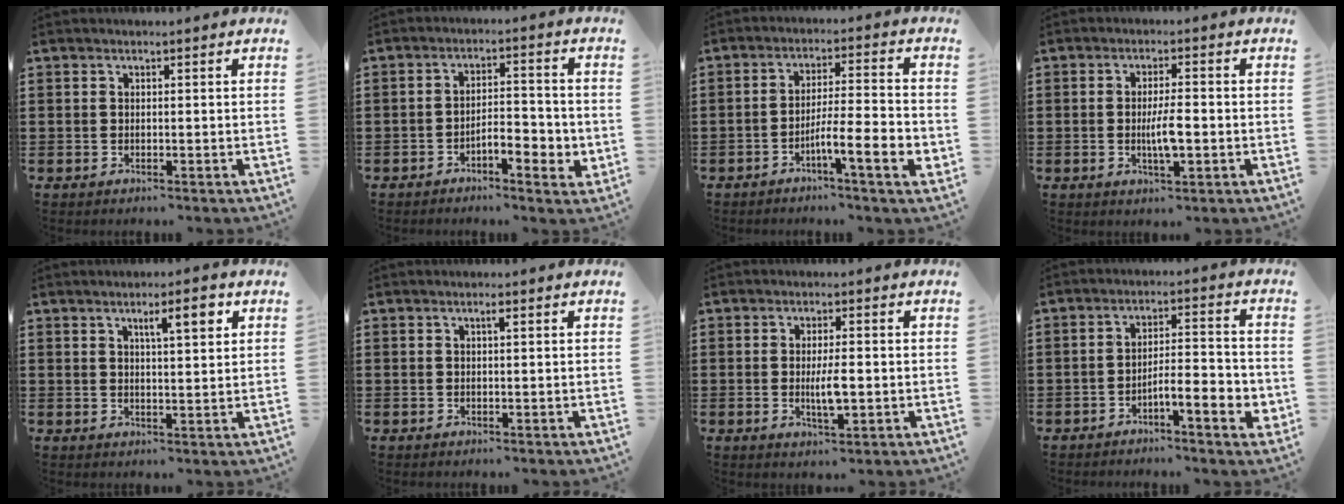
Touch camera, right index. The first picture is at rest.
{"total": 4.5, "force": [-2.3, 1.7, 3.5], "torque": [-0.059, 0.010, -0.043]}
{"total": 8.1, "force": [-3.4, 1.1, 7.3], "torque": [-0.125, -0.003, -0.059]}
{"total": 4.7, "force": [-0.7, 1.1, 4.5], "torque": [-0.093, -0.004, -0.019]}
{"total": 4.8, "force": [2.3, 0.9, 4.1], "torque": [-0.069, 0.001, 0.034]}
{"total": 1.0, "force": [0.3, 0.1, 0.9], "torque": [-0.018, 0.001, 0.005]}
{"total": 4.4, "force": [-0.5, 1.1, 4.2], "torque": [-0.080, -0.003, -0.011]}
{"total": 5.8, "force": [-3.0, 1.2, 4.9], "torque": [-0.072, -0.001, -0.054]}